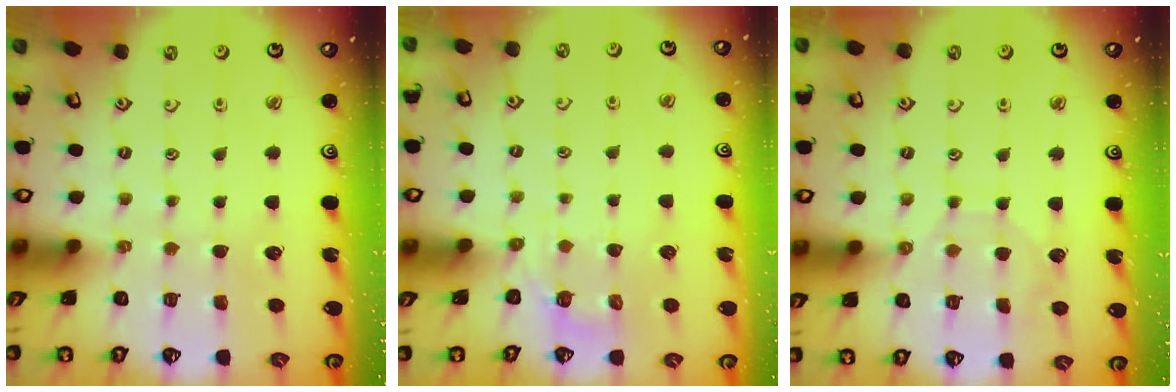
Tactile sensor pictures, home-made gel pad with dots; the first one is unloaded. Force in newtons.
{"total": 2.3, "press": 1.5, "slide": 1.7}
{"total": 3.7, "press": 3.6, "slide": 0.4}